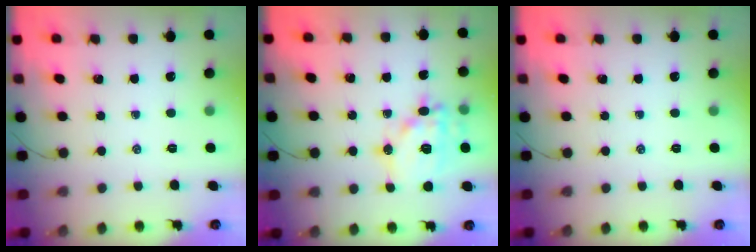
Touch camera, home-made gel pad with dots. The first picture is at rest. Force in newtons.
{"total": 15.1, "press": 15.0, "slide": 2.1}
{"total": 0.0}